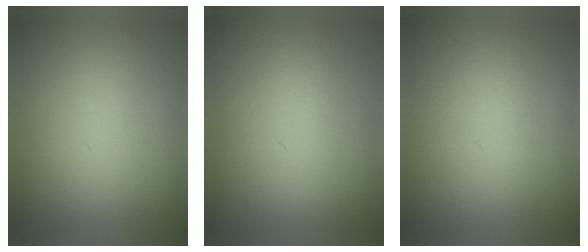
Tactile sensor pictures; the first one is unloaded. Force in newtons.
{"total": 4.2}
{"total": 4.5}